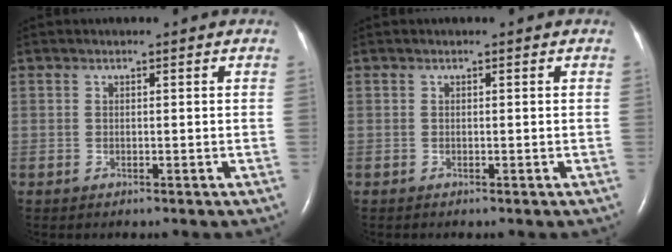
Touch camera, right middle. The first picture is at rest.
{"total": 0.0}